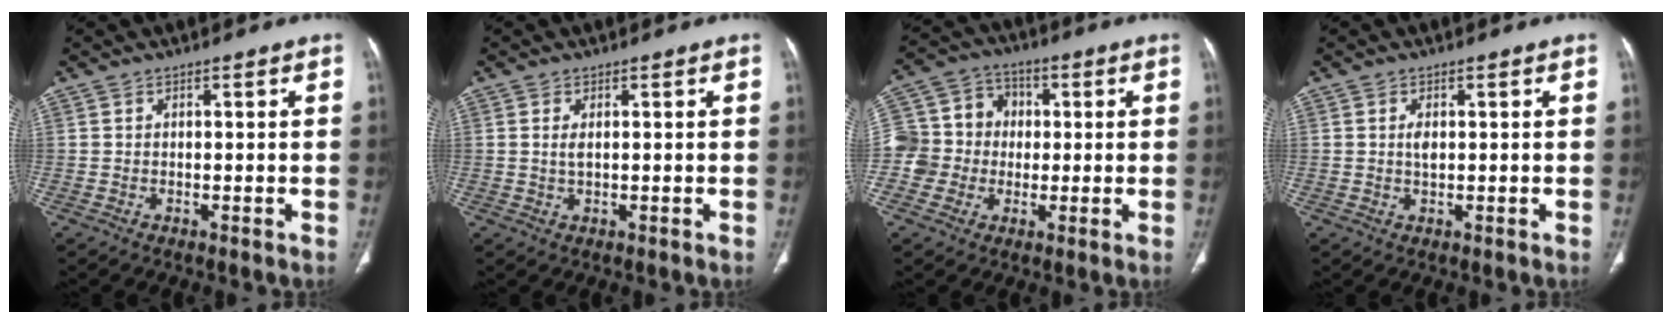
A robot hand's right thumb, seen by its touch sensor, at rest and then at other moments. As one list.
[{"total": 1.8, "force": [0.4, 0.8, 1.5], "torque": [-0.035, -0.002, 0.012]}, {"total": 11.3, "force": [-0.6, 10.8, 3.5], "torque": [-0.039, 0.034, -0.013]}, {"total": 1.9, "force": [0.4, 1.0, 1.5], "torque": [-0.028, -0.002, 0.008]}]